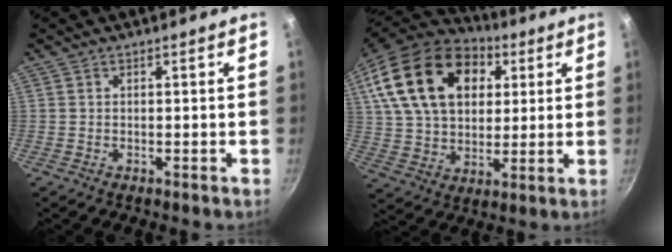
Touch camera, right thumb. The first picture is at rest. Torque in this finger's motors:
{"motor_torque": [-0.92, 3.55, 1.16, -0.11, 0.24]}